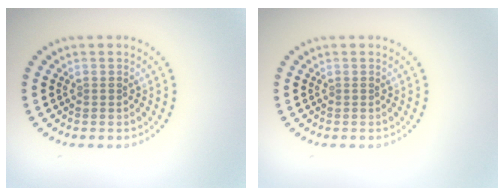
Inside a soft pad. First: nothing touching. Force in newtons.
{"total": 0.0}